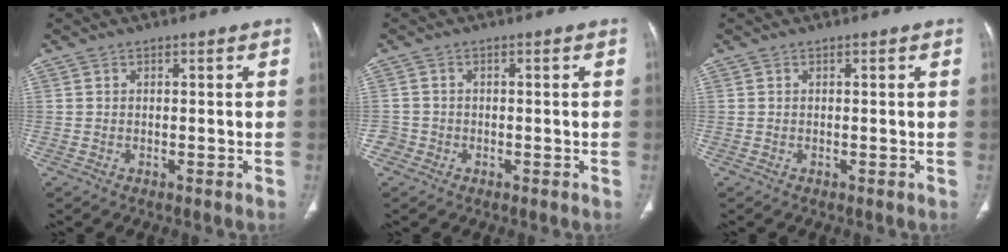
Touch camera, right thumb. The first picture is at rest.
{"total": 2.0, "force": [-1.0, 1.8, -0.1], "torque": [0.012, 0.010, -0.025]}
{"total": 0.0}